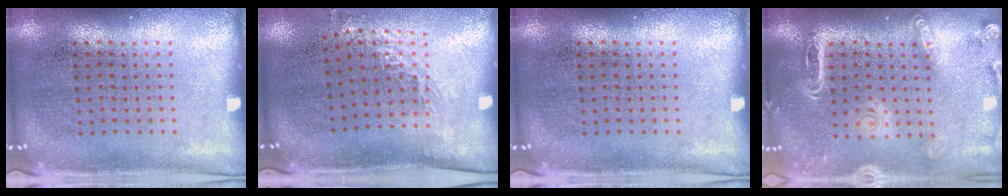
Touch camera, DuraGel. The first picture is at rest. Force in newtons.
{"total": 1.2, "press": 0.9, "slide": 0.7}
{"total": 0.0}
{"total": 2.0, "press": 1.8, "slide": 0.8}